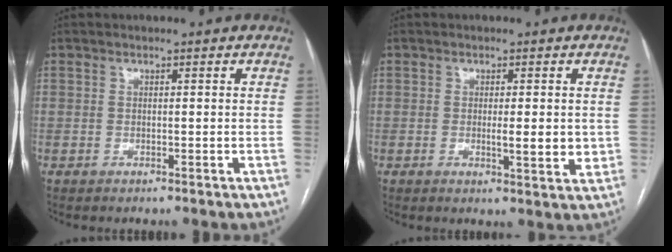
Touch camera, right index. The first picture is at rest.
{"total": 4.3, "force": [-0.1, 0.9, 4.2], "torque": [-0.061, -0.006, -0.003]}